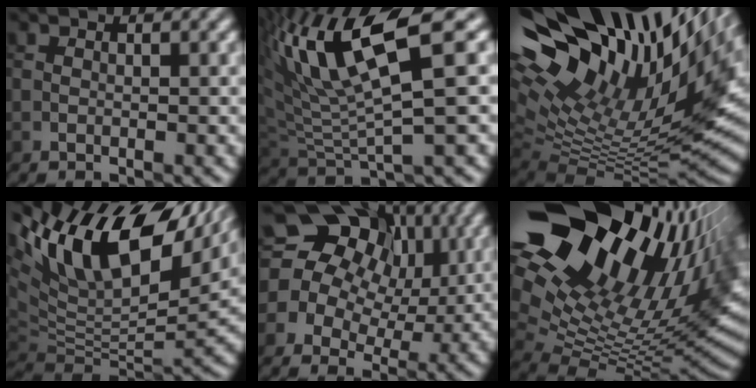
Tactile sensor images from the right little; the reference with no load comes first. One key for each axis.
{"total": 9.8, "fx": 4.9, "fy": 2.1, "fz": 8.2, "tx": -0.153, "ty": 0.012, "tz": 0.097}
{"total": 19.1, "fx": 8.8, "fy": 7.7, "fz": 15.1, "tx": -0.220, "ty": 0.035, "tz": 0.182}
{"total": 15.5, "fx": 8.1, "fy": 6.8, "fz": 11.4, "tx": -0.214, "ty": 0.037, "tz": 0.146}
{"total": 13.8, "fx": 5.4, "fy": 10.8, "fz": 6.7, "tx": -0.113, "ty": 0.053, "tz": 0.065}
{"total": 20.1, "fx": 10.0, "fy": 10.2, "fz": 14.1, "tx": -0.199, "ty": 0.034, "tz": 0.198}